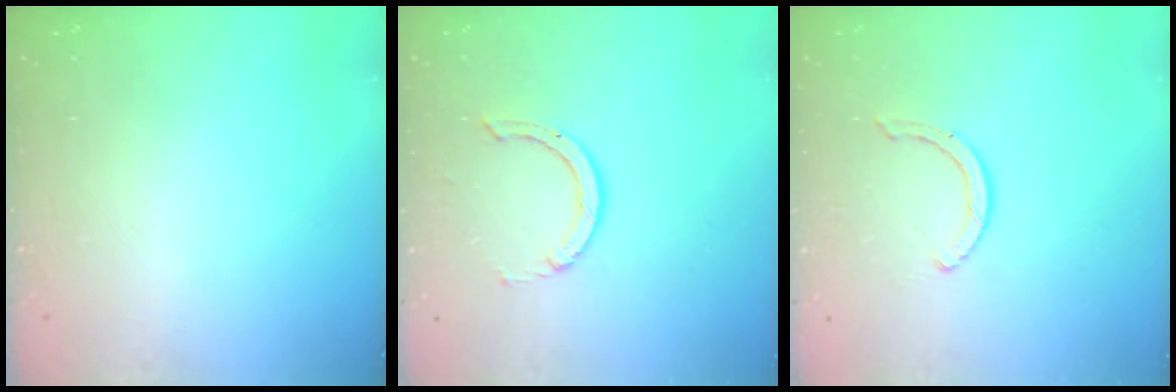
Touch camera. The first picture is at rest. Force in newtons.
{"total": 3.0, "press": 3.0, "slide": 0.3}
{"total": 2.9, "press": 2.9, "slide": 0.4}